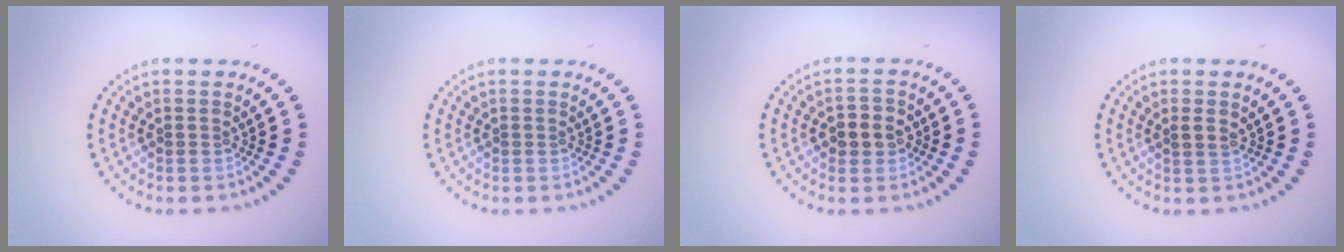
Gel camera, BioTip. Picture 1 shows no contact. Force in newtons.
{"total": 0.0}
{"total": 2.6, "press": 2.5, "slide": 0.6}
{"total": 0.6, "press": 0.5, "slide": 0.3}